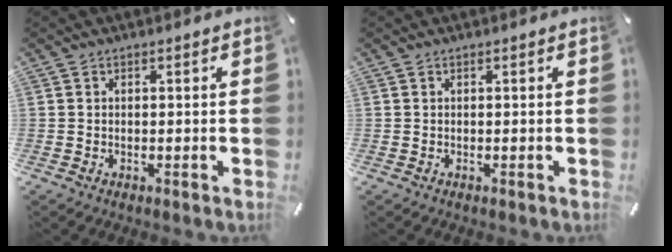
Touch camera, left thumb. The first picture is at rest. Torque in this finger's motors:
{"motor_torque": [-0.16, -0.11, 0.05, -0.05, 0.00]}